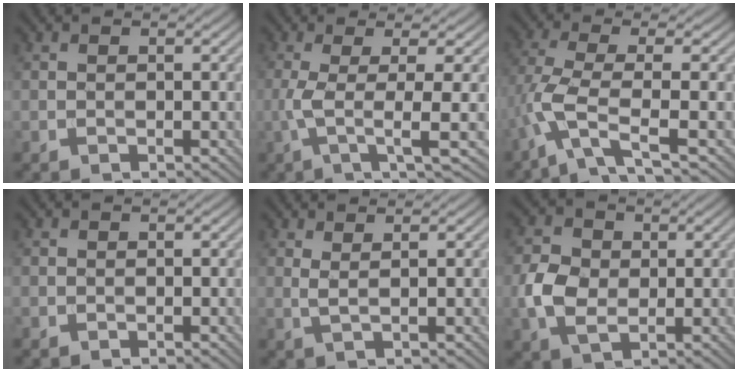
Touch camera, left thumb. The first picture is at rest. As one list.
[{"total": 5.9, "force": [-0.5, 0.9, 5.8], "torque": [-0.111, -0.002, -0.015]}, {"total": 6.7, "force": [-2.3, 1.5, 6.2], "torque": [-0.131, 0.004, -0.065]}, {"total": 0.0}, {"total": 2.2, "force": [1.1, 0.4, 1.9], "torque": [-0.039, 0.000, 0.016]}, {"total": 5.5, "force": [-0.1, 4.1, 3.7], "torque": [-0.094, 0.000, -0.003]}]